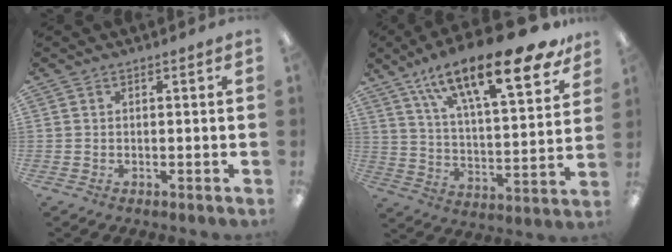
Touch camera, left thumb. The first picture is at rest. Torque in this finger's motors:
{"motor_torque": [0.71, 0.77, 1.60, -1.17, 0.55]}